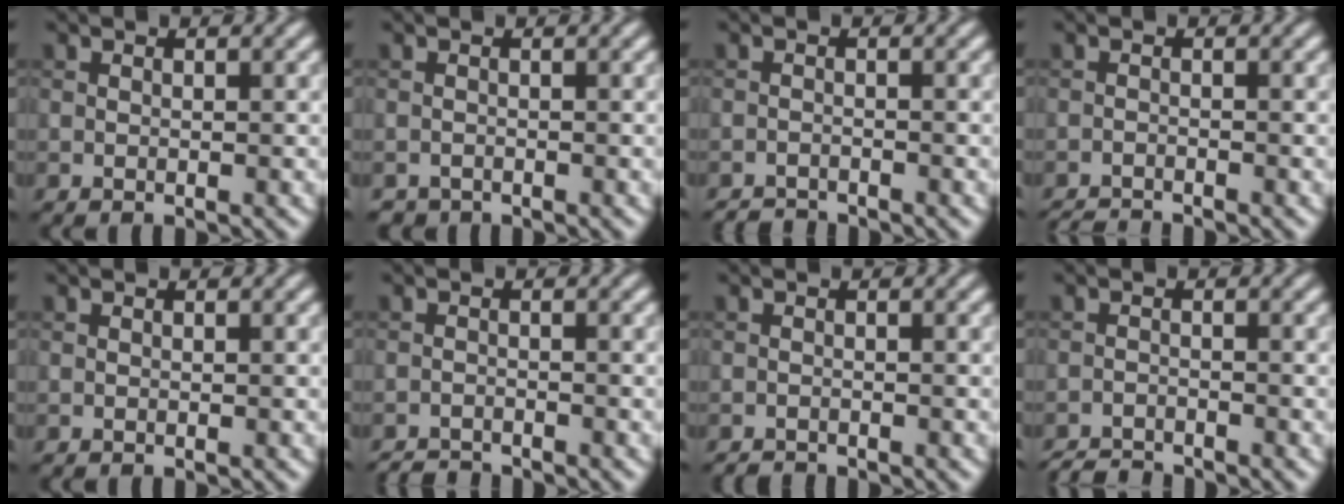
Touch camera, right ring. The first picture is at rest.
{"total": 0.7, "force": [-0.7, 0.2, -0.2], "torque": [0.004, -0.005, -0.012]}
{"total": 1.7, "force": [-1.7, 0.2, 0.1], "torque": [0.003, -0.002, -0.033]}
{"total": 2.1, "force": [-2.1, 0.2, 0.5], "torque": [-0.008, -0.007, -0.040]}
{"total": 0.0}
{"total": 2.2, "force": [-2.2, 0.3, 0.3], "torque": [-0.002, -0.004, -0.042]}
{"total": 1.1, "force": [-1.1, 0.1, 0.0], "torque": [0.003, -0.003, -0.021]}
{"total": 2.6, "force": [-2.5, 0.3, 0.4], "torque": [-0.006, -0.006, -0.052]}